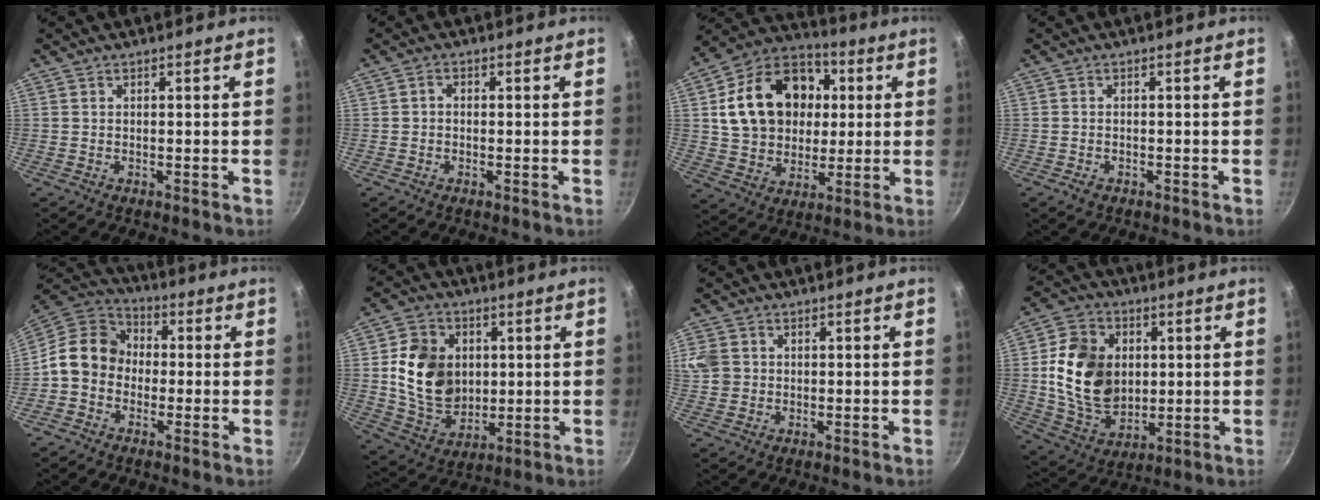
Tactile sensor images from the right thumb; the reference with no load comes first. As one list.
[{"total": 1.3, "force": [-0.2, 1.0, 0.8], "torque": [-0.015, 0.007, -0.007]}, {"total": 21.1, "force": [3.7, 16.3, 12.9], "torque": [-0.189, 0.024, 0.063]}, {"total": 1.6, "force": [-1.0, 1.0, 0.8], "torque": [-0.016, 0.005, -0.016]}, {"total": 11.9, "force": [-1.0, 10.1, 6.2], "torque": [-0.074, 0.034, -0.044]}, {"total": 15.4, "force": [1.9, 12.2, 9.2], "torque": [-0.135, -0.005, 0.044]}, {"total": 7.5, "force": [1.1, 6.7, 3.2], "torque": [-0.070, 0.004, 0.018]}, {"total": 17.4, "force": [1.9, 13.2, 11.2], "torque": [-0.176, -0.003, 0.042]}]